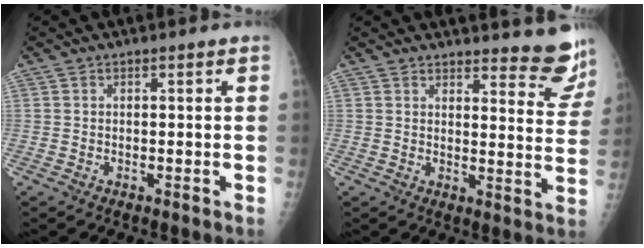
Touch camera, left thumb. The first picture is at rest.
{"total": 11.2, "force": [10.6, 2.1, 2.7], "torque": [0.000, -0.104, 0.105]}